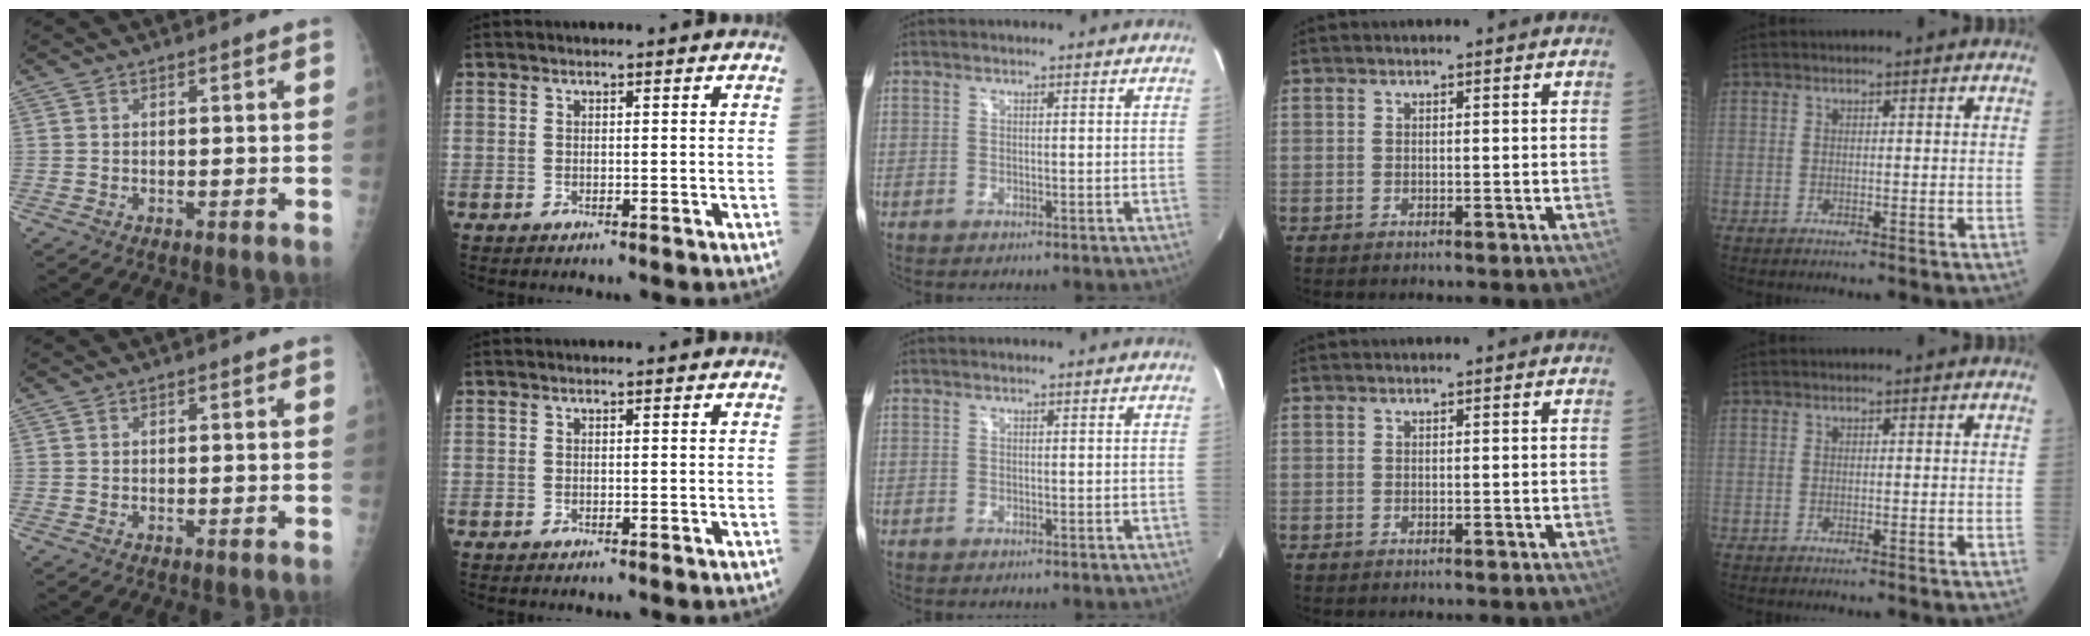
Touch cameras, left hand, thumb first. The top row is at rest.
{}